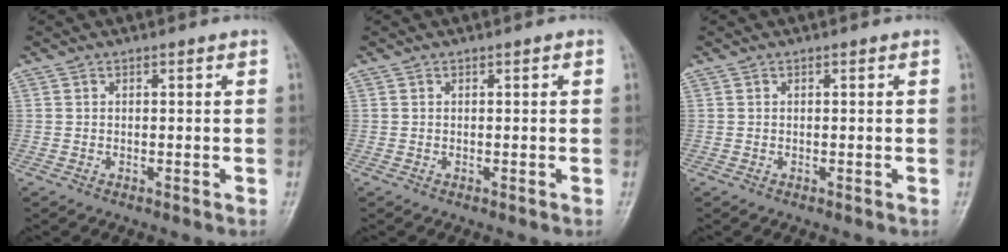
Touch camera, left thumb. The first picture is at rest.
{"total": 0.0}
{"total": 0.0}